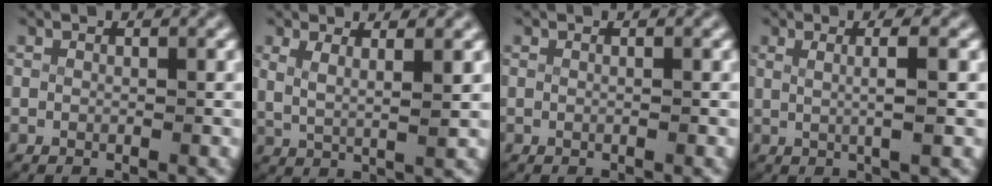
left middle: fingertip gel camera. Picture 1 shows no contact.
{"total": 3.2, "force": [1.5, 1.5, 2.4], "torque": [-0.058, -0.008, 0.033]}
{"total": 0.0}
{"total": 2.9, "force": [0.7, 0.0, 2.8], "torque": [-0.046, 0.000, 0.017]}